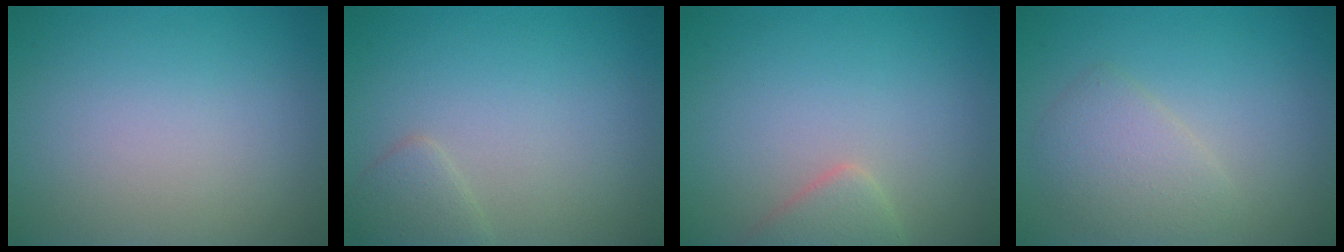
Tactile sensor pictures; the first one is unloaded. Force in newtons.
{"total": 1.6, "press": 1.6, "slide": 0.0}
{"total": 2.1, "press": 2.1, "slide": 0.2}
{"total": 2.9, "press": 2.9, "slide": 0.1}